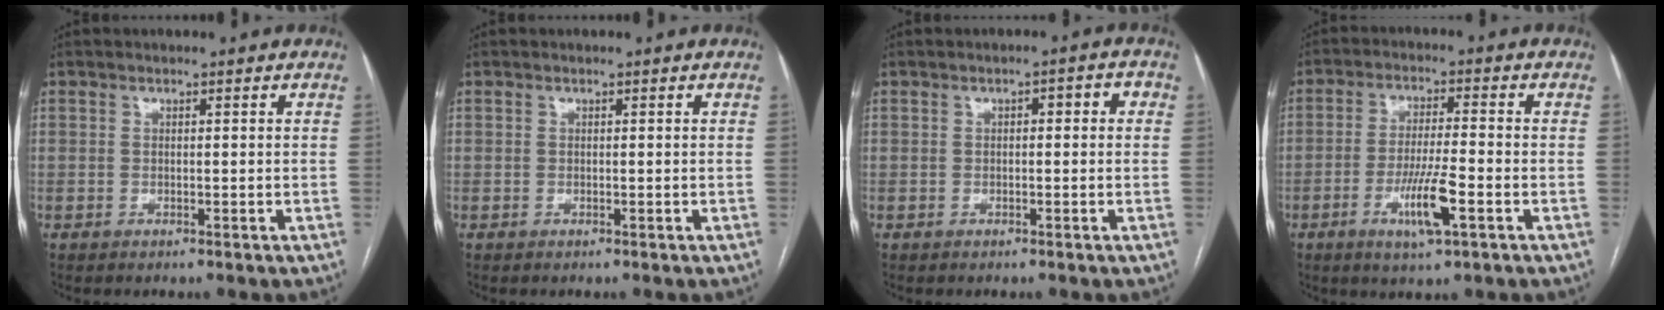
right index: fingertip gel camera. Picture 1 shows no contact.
{"total": 0.0}
{"total": 2.4, "force": [0.2, 1.0, 2.2], "torque": [-0.027, 0.015, 0.000]}
{"total": 7.9, "force": [-3.2, 0.6, 7.2], "torque": [-0.136, -0.011, -0.056]}